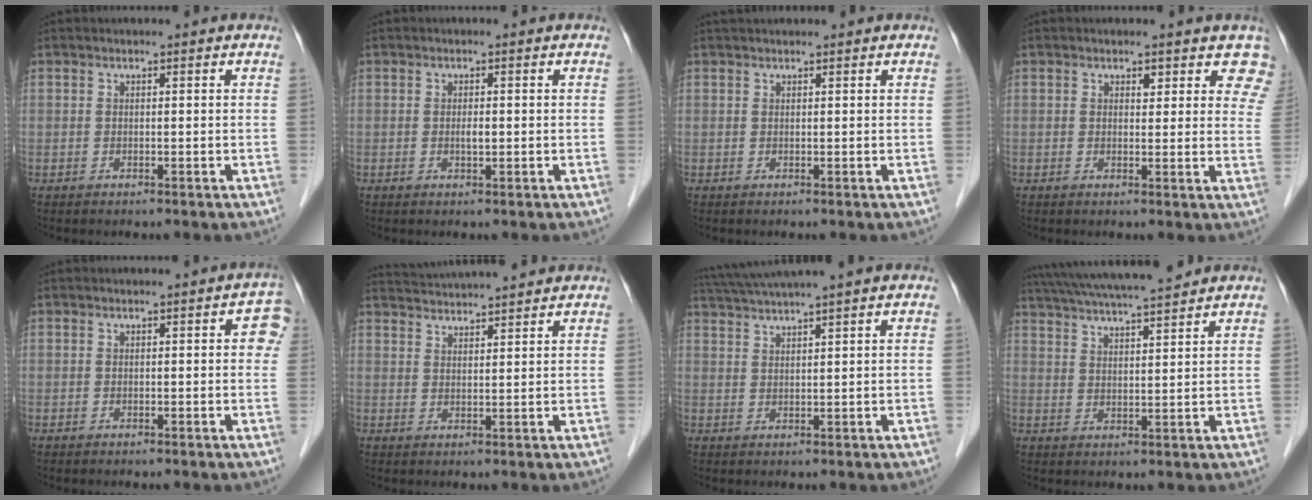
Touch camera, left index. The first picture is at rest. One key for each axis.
{"total": 1.2, "fx": -0.3, "fy": 0.4, "fz": 1.1, "tx": -0.020, "ty": -0.004, "tz": -0.004}
{"total": 2.0, "fx": 1.9, "fy": 0.2, "fz": 0.7, "tx": -0.006, "ty": 0.025, "tz": 0.034}
{"total": 4.7, "fx": 3.8, "fy": 2.4, "fz": 1.5, "tx": 0.012, "ty": -0.016, "tz": 0.025}
{"total": 3.3, "fx": 0.9, "fy": 1.5, "fz": 2.8, "tx": -0.014, "ty": 0.007, "tz": 0.004}
{"total": 9.3, "fx": 8.8, "fy": 0.2, "fz": 2.8, "tx": -0.055, "ty": 0.030, "tz": 0.135}
{"total": 7.1, "fx": 6.1, "fy": -1.4, "fz": 3.4, "tx": -0.061, "ty": 0.025, "tz": 0.104}
{"total": 13.5, "fx": 12.0, "fy": 0.4, "fz": 6.1, "tx": -0.116, "ty": 0.026, "tz": 0.189}